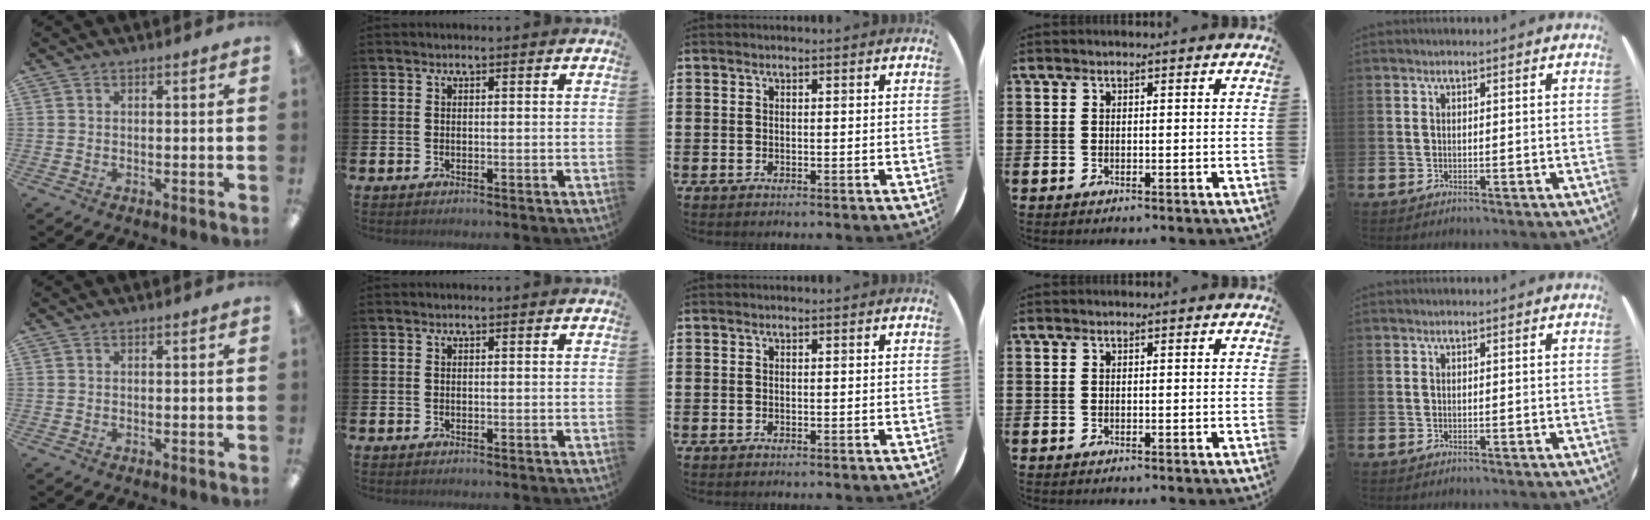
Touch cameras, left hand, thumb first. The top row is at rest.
{}